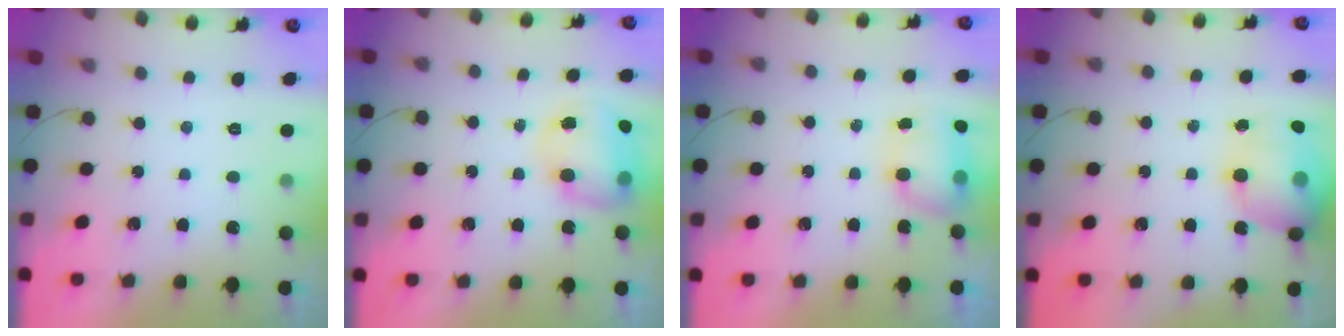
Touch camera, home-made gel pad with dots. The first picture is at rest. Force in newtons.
{"total": 10.1, "press": 9.7, "slide": 2.8}
{"total": 7.1, "press": 7.0, "slide": 1.3}
{"total": 18.2, "press": 17.9, "slide": 3.3}